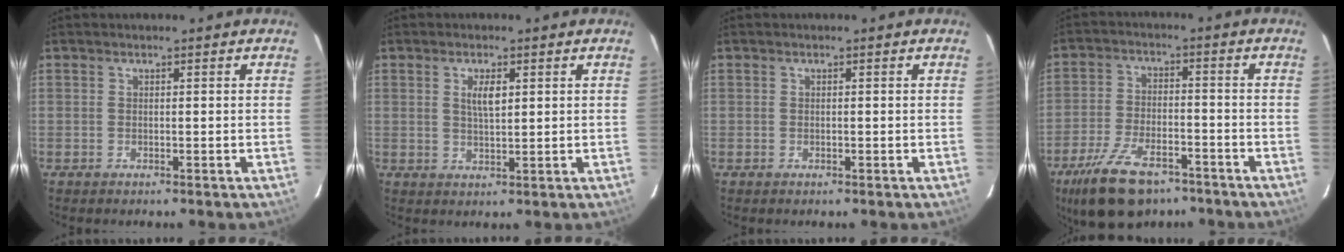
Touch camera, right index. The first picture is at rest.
{"total": 3.4, "force": [1.1, 1.3, 3.0], "torque": [-0.055, 0.000, 0.020]}
{"total": 0.0}
{"total": 14.7, "force": [-10.0, 6.8, 8.2], "torque": [-0.186, -0.016, -0.172]}